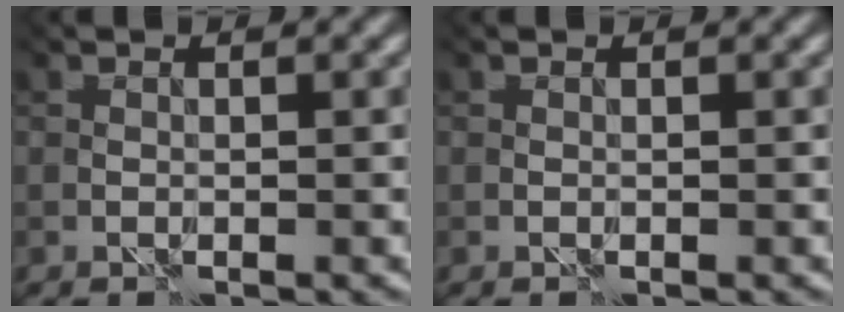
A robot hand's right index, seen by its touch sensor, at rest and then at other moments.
{"total": 0.0}